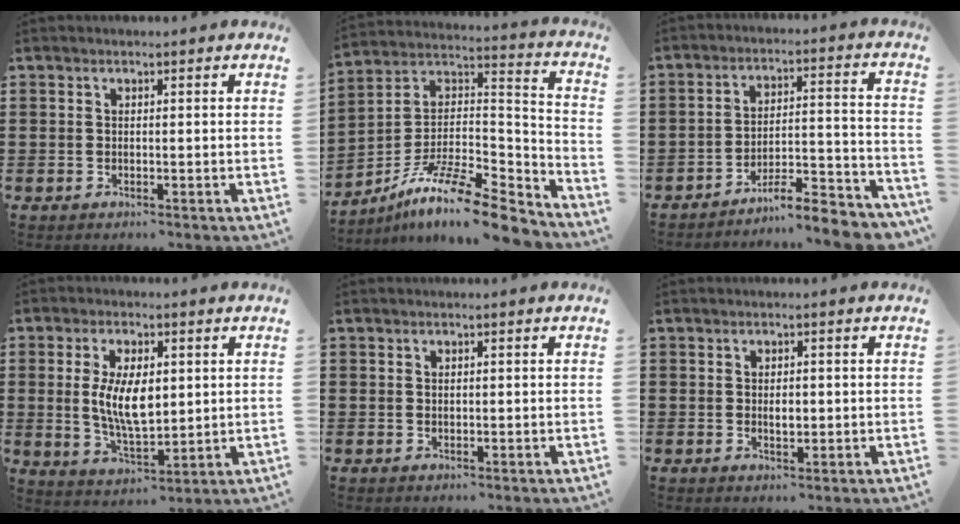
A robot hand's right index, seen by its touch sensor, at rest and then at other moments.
{"total": 12.8, "force": [-9.8, 2.8, 7.8], "torque": [-0.140, 0.018, -0.185]}
{"total": 7.3, "force": [-6.8, 0.5, 2.5], "torque": [-0.032, 0.005, -0.132]}
{"total": 9.0, "force": [1.0, 4.3, 7.8], "torque": [-0.156, 0.003, 0.015]}
{"total": 0.6, "force": [0.3, 0.5, 0.3], "torque": [-0.007, 0.003, 0.005]}
{"total": 2.1, "force": [0.1, 1.0, 1.8], "torque": [-0.035, 0.004, 0.001]}